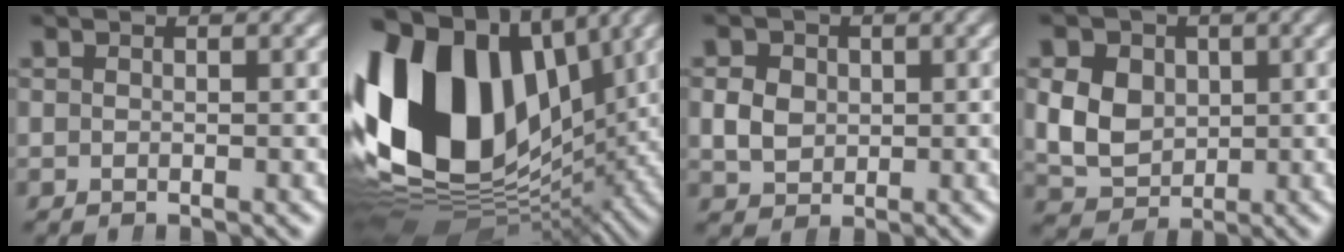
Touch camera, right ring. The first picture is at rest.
{"total": 26.9, "force": [-0.3, 18.1, 19.9], "torque": [-0.348, -0.045, 0.012]}
{"total": 3.7, "force": [0.2, 3.2, 1.8], "torque": [-0.034, -0.007, 0.012]}
{"total": 8.4, "force": [0.3, 7.4, 4.0], "torque": [-0.088, -0.026, 0.012]}